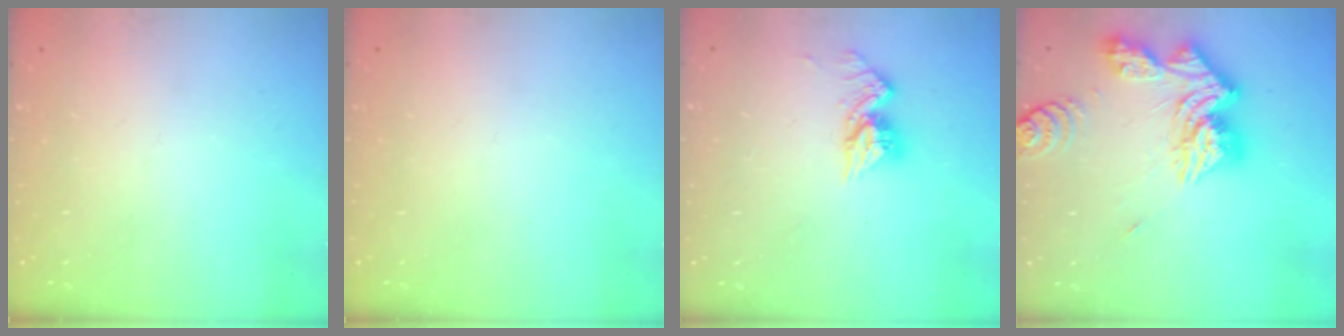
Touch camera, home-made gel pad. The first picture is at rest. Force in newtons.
{"total": 0.0}
{"total": 10.1, "press": 10.1, "slide": 0.7}
{"total": 18.5, "press": 18.4, "slide": 1.6}